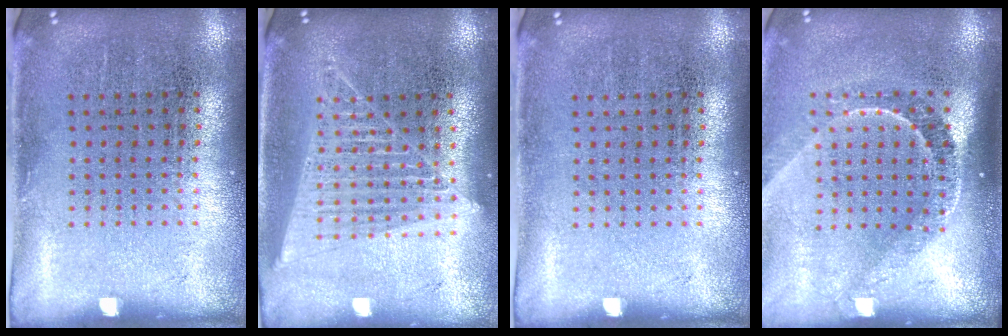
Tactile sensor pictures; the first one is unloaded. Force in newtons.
{"total": 1.5, "press": 1.4, "slide": 0.6}
{"total": 0.0}
{"total": 2.2, "press": 1.5, "slide": 1.6}